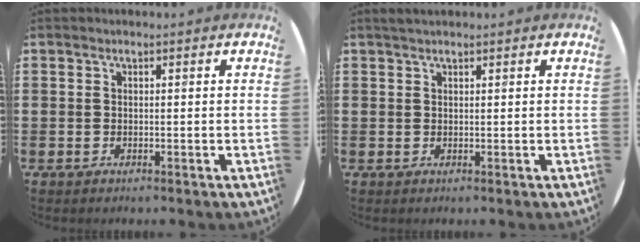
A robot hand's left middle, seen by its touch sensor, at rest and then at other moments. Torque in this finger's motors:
{"motor_torque": [0.33, -0.16, -0.24, -0.06]}